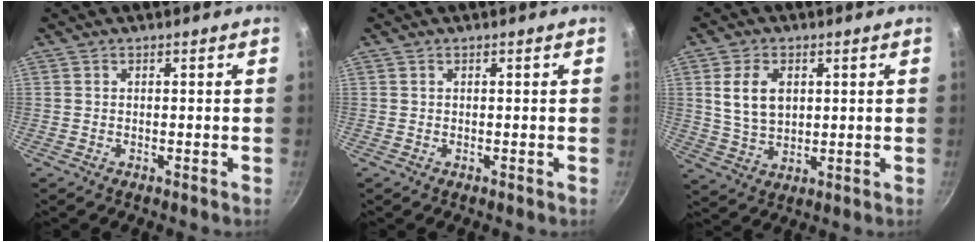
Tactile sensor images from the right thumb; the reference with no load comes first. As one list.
[{"total": 0.0}, {"total": 8.6, "force": [2.3, 5.7, 6.1], "torque": [-0.100, -0.009, 0.051]}]